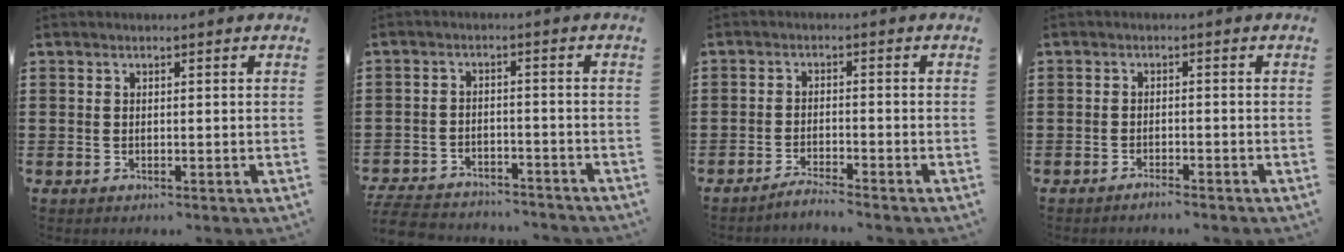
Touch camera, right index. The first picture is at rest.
{"total": 5.2, "force": [-5.1, 0.6, 0.9], "torque": [-0.033, -0.003, -0.106]}
{"total": 2.5, "force": [-2.4, -0.4, 0.5], "torque": [-0.009, 0.000, -0.047]}
{"total": 1.5, "force": [-1.4, -0.1, 0.3], "torque": [-0.008, -0.001, -0.027]}